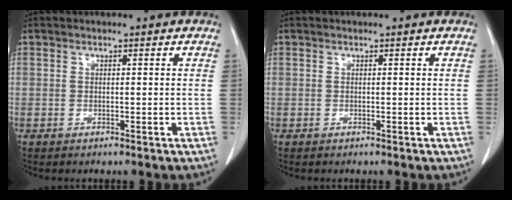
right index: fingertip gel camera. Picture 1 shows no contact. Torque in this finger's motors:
{"motor_torque": [0.00, 0.00, 0.03, 0.00]}